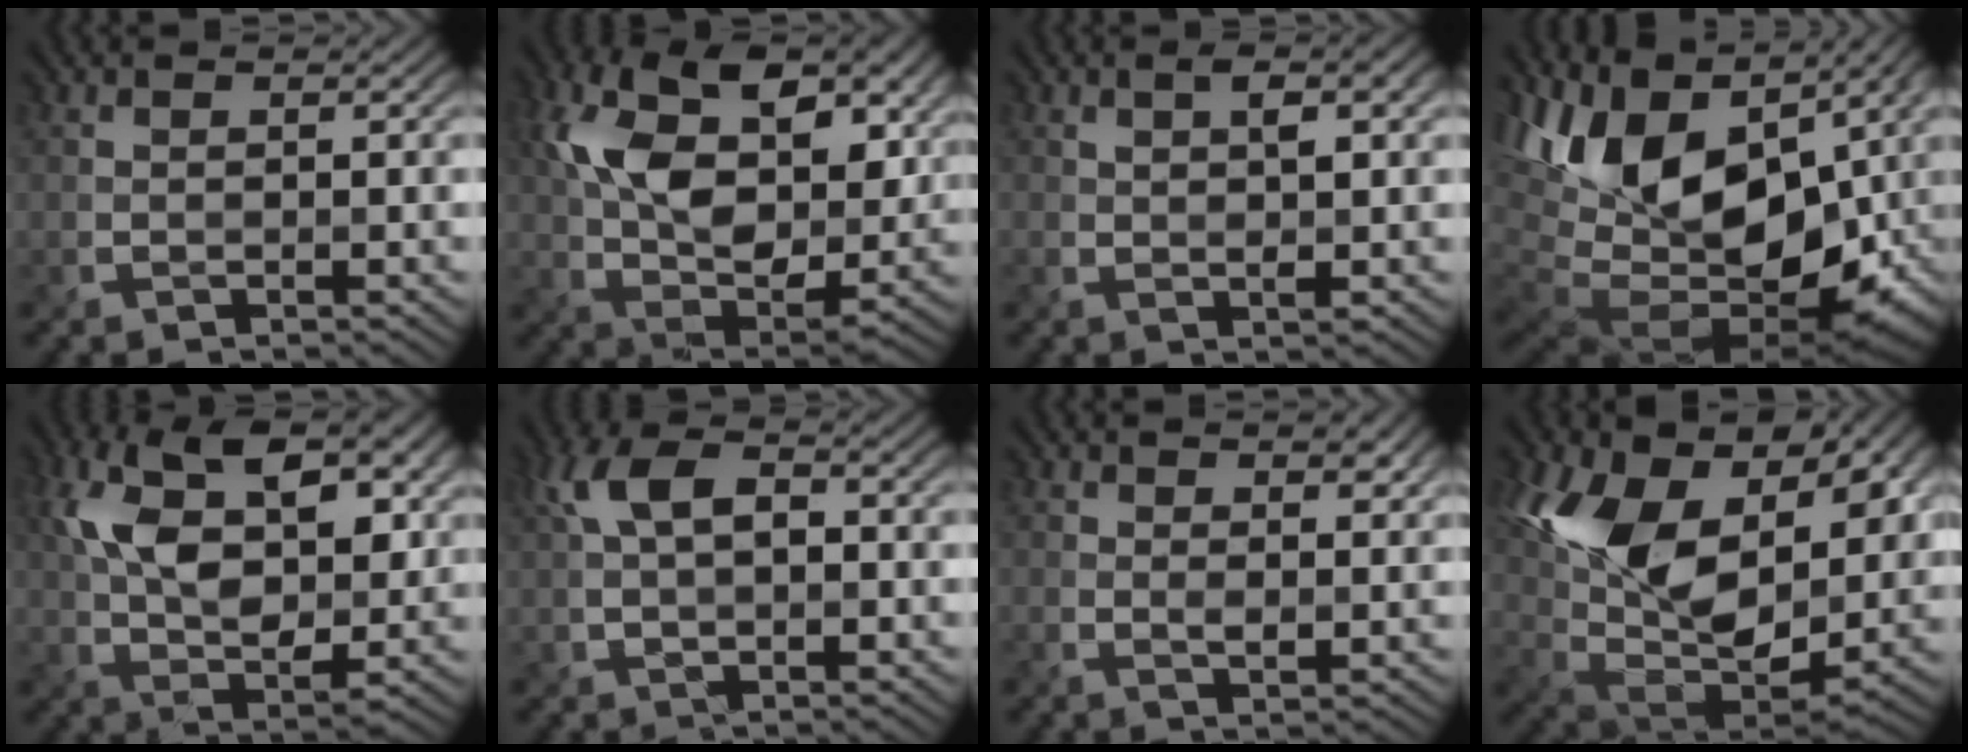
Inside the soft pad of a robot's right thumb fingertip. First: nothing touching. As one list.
[{"total": 14.2, "force": [3.8, 8.8, 10.4], "torque": [-0.200, 0.000, 0.070]}, {"total": 3.5, "force": [0.9, 1.3, 3.1], "torque": [-0.055, 0.001, 0.014]}, {"total": 19.7, "force": [1.1, 11.8, 15.8], "torque": [-0.263, -0.009, 0.036]}, {"total": 12.6, "force": [3.6, 7.5, 9.5], "torque": [-0.183, 0.004, 0.060]}, {"total": 6.3, "force": [1.2, 3.3, 5.2], "torque": [-0.106, 0.014, 0.015]}, {"total": 2.1, "force": [1.3, 0.8, 1.4], "torque": [-0.025, -0.005, 0.023]}, {"total": 16.6, "force": [5.1, 10.1, 12.2], "torque": [-0.216, -0.004, 0.094]}]